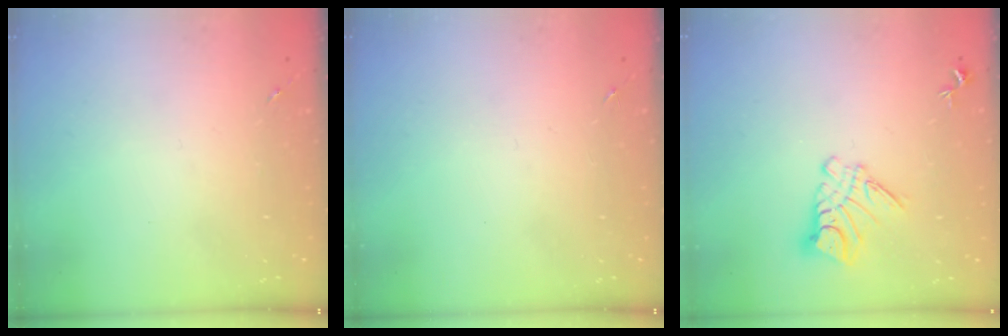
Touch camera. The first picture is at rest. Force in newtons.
{"total": 0.0}
{"total": 9.7, "press": 9.7, "slide": 0.9}